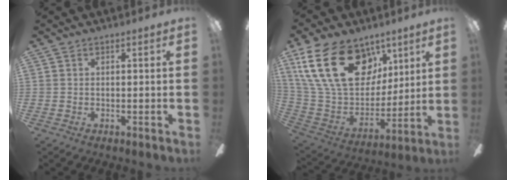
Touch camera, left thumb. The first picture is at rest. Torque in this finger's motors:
{"motor_torque": [0.76, 0.39, 1.52, -1.25, 0.34]}